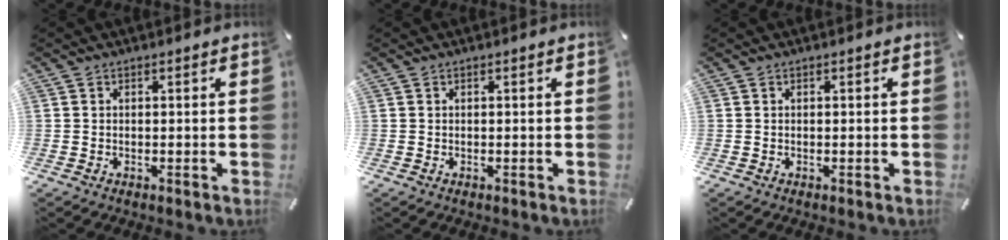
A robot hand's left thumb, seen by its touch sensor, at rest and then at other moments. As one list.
[{"total": 0.0}, {"total": 0.0}]